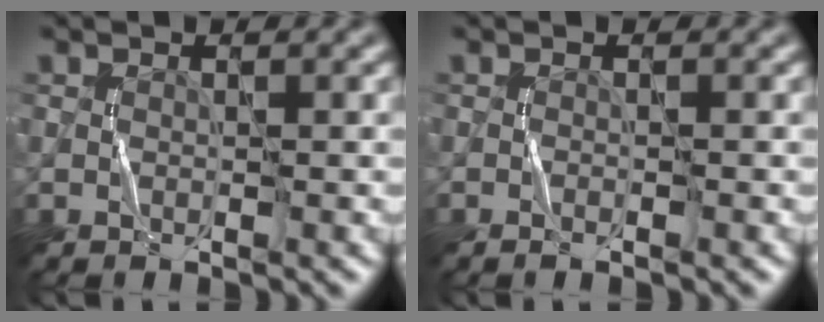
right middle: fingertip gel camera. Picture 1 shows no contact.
{"total": 0.7, "force": [-0.5, 0.1, 0.5], "torque": [-0.006, 0.000, -0.009]}